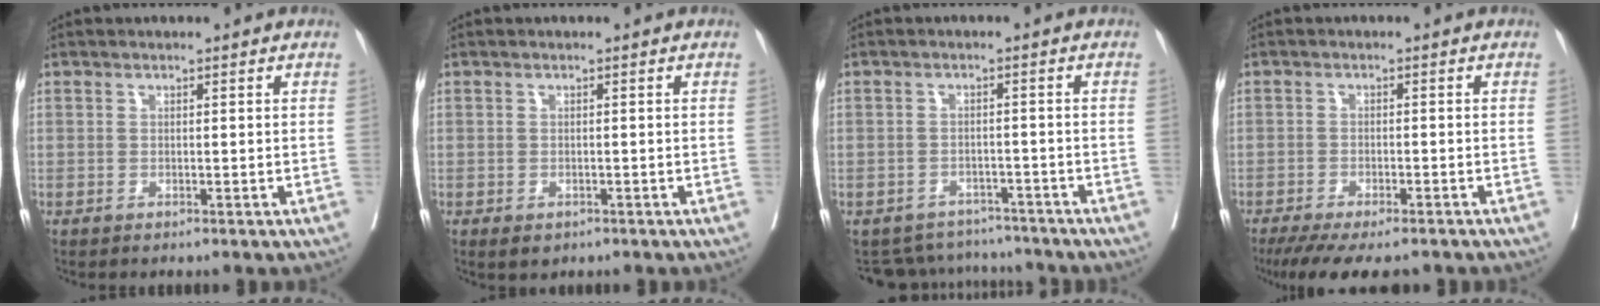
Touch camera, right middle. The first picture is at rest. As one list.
[{"total": 1.8, "force": [-1.1, 1.2, 0.9], "torque": [-0.013, -0.002, -0.008]}, {"total": 7.3, "force": [-6.9, 2.2, -0.7], "torque": [0.010, 0.019, -0.090]}, {"total": 11.0, "force": [-9.1, 2.6, 5.6], "torque": [-0.088, -0.021, -0.131]}]